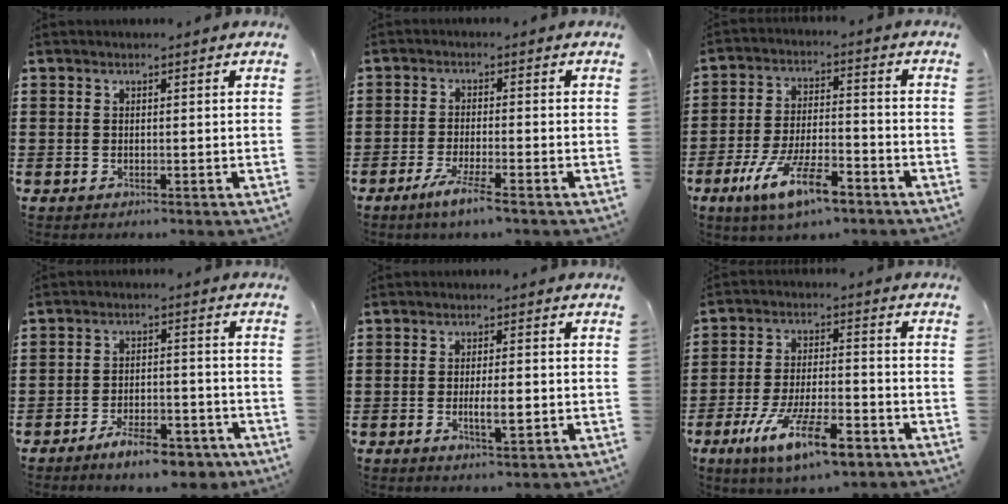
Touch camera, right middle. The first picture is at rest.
{"total": 4.0, "force": [-2.8, -0.2, 2.9], "torque": [-0.061, -0.010, -0.051]}
{"total": 10.1, "force": [-6.2, 2.9, 7.5], "torque": [-0.162, -0.003, -0.118]}
{"total": 7.5, "force": [-6.0, 1.7, 4.0], "torque": [-0.070, 0.007, -0.111]}
{"total": 4.2, "force": [-1.1, 1.3, 3.9], "torque": [-0.056, 0.001, -0.021]}
{"total": 11.3, "force": [-6.7, 3.3, 8.5], "torque": [-0.176, 0.002, -0.127]}